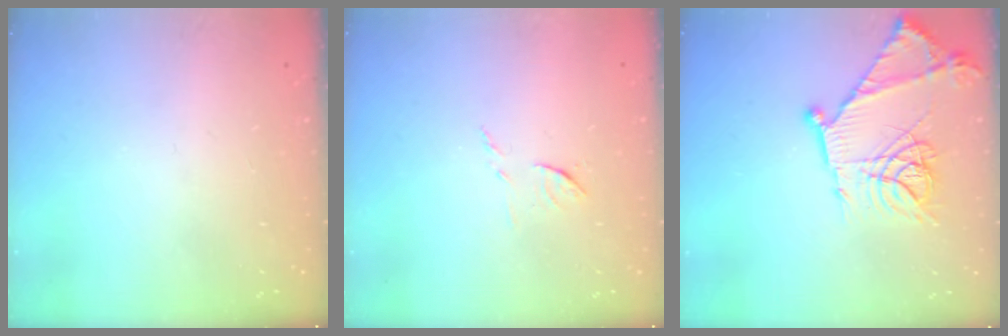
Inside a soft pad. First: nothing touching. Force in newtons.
{"total": 6.7, "press": 6.7, "slide": 0.5}
{"total": 16.5, "press": 16.4, "slide": 1.1}